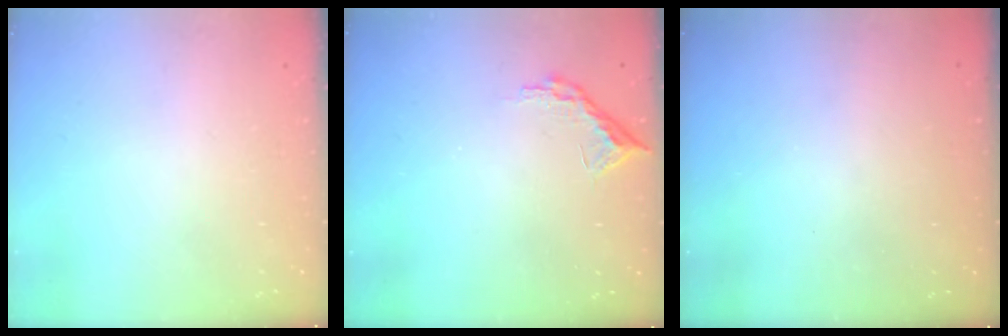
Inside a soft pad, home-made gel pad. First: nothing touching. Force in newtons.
{"total": 7.4, "press": 7.4, "slide": 0.3}
{"total": 3.0, "press": 3.0, "slide": 0.1}